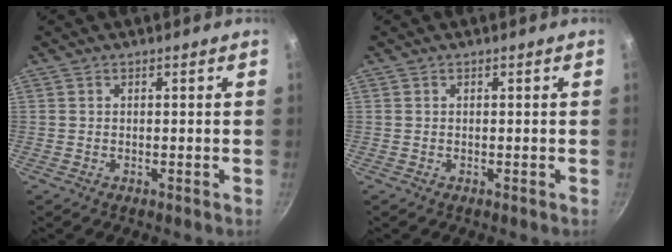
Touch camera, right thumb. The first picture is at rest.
{"total": 0.0}